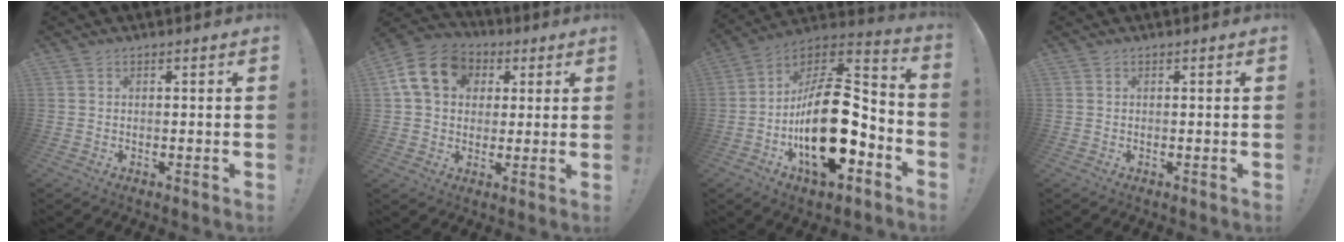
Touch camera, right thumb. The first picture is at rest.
{"total": 15.8, "force": [4.7, 12.3, 8.8], "torque": [-0.151, -0.001, 0.093]}
{"total": 26.2, "force": [-5.8, 13.3, 21.8], "torque": [-0.371, 0.037, -0.083]}
{"total": 0.0}